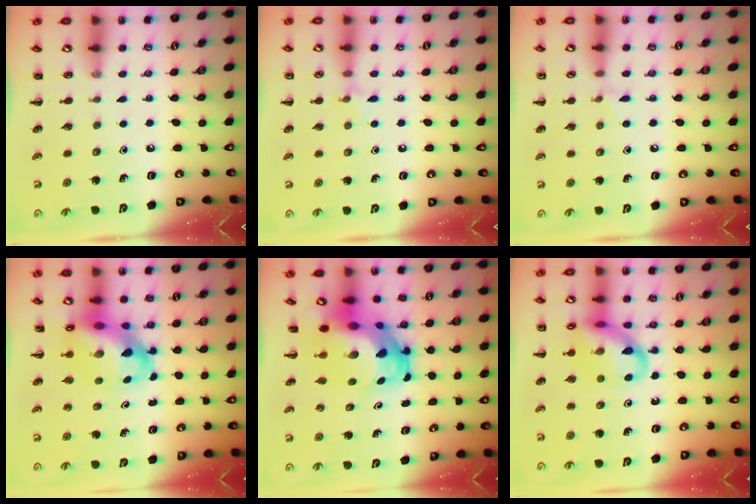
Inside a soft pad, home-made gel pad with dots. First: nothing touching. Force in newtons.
{"total": 5.8, "press": 5.4, "slide": 2.0}
{"total": 4.3, "press": 4.1, "slide": 1.5}
{"total": 10.5, "press": 10.1, "slide": 3.1}
{"total": 9.5, "press": 9.2, "slide": 2.7}
{"total": 13.1, "press": 12.9, "slide": 2.3}